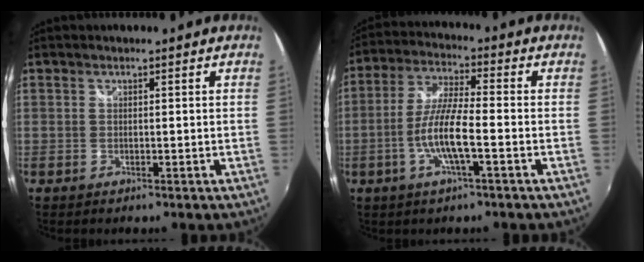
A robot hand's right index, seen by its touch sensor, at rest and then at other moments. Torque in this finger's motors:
{"motor_torque": [0.39, -0.21, 0.65, 0.12]}